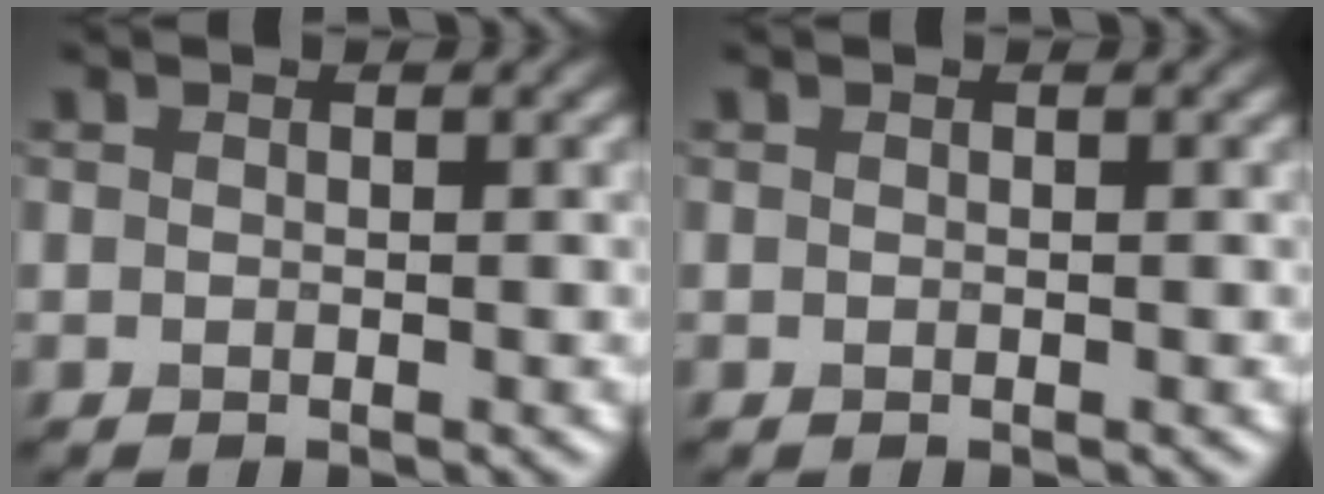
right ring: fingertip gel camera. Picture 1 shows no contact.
{"total": 0.0}